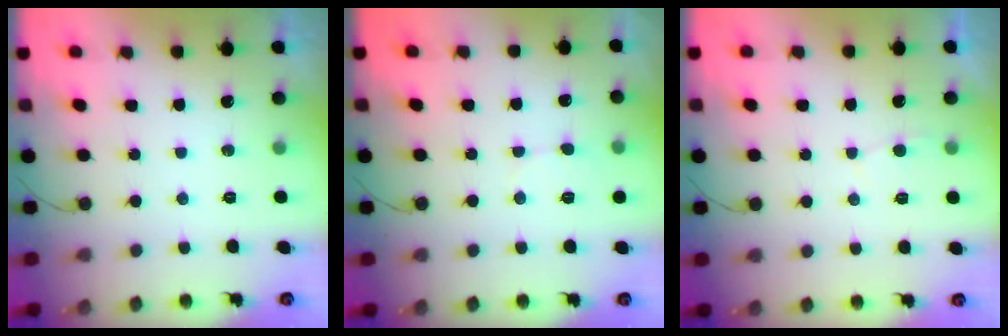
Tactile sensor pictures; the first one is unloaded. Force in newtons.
{"total": 4.5, "press": 4.5, "slide": 0.6}
{"total": 2.0, "press": 2.0, "slide": 0.2}